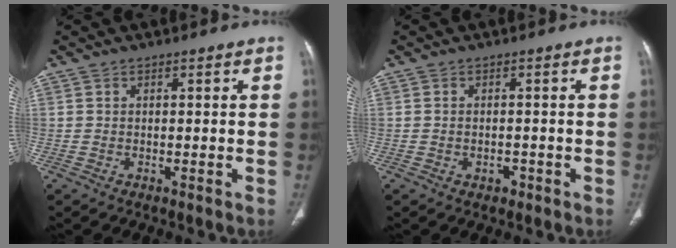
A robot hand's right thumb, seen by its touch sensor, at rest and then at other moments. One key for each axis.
{"total": 1.6, "fx": -0.8, "fy": 1.2, "fz": 0.8, "tx": -0.007, "ty": 0.009, "tz": -0.007}